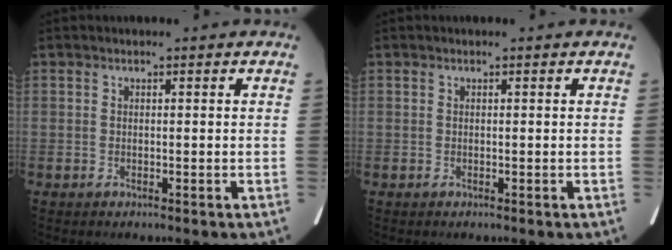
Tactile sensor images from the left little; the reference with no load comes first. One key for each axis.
{"total": 0.0}